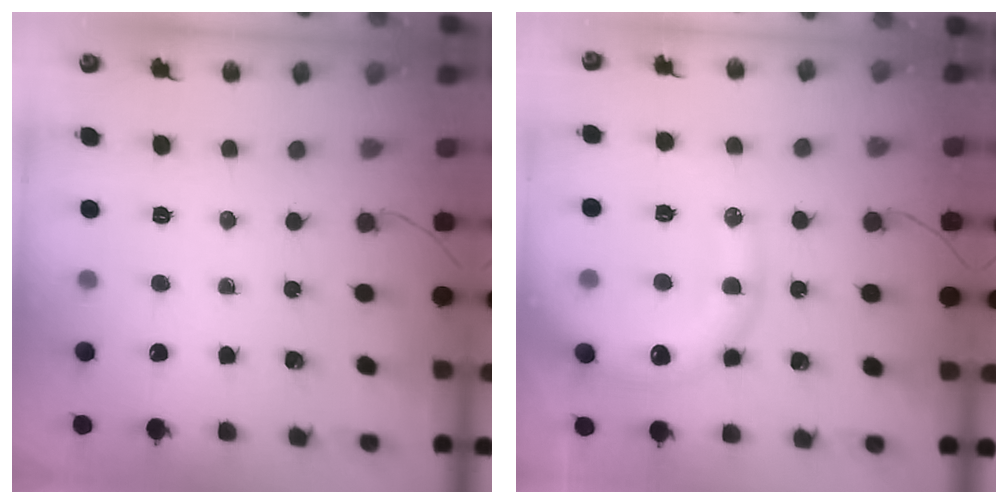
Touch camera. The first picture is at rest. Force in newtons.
{"total": 19.8, "press": 19.5, "slide": 3.2}